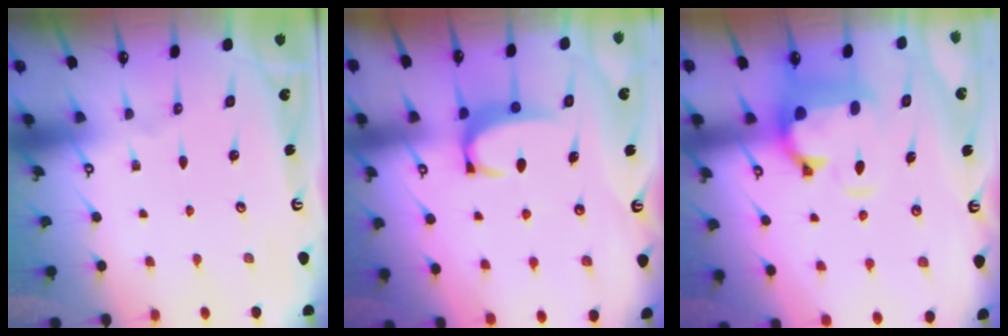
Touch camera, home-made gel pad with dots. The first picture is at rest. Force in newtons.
{"total": 3.4, "press": 3.4, "slide": 0.4}
{"total": 2.6, "press": 2.1, "slide": 1.5}